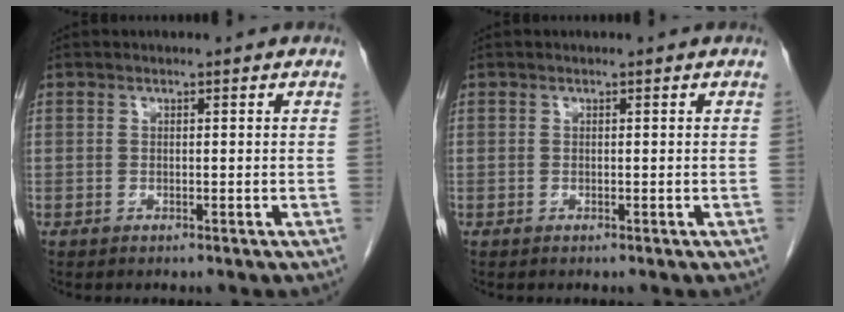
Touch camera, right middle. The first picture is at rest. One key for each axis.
{"total": 0.0}